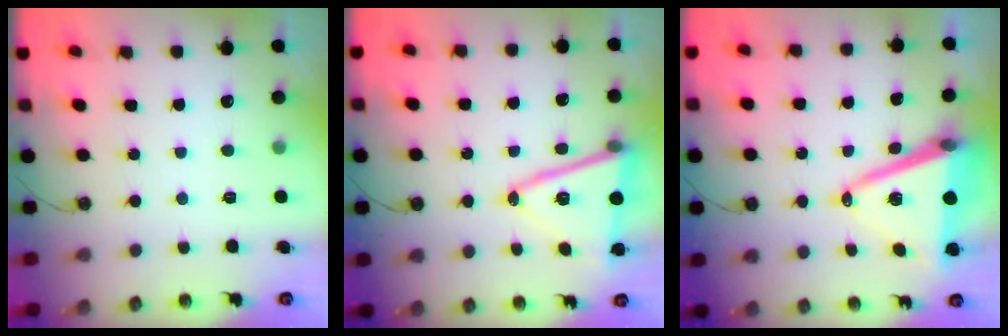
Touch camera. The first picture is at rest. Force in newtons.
{"total": 15.9, "press": 15.5, "slide": 3.7}
{"total": 15.2, "press": 14.7, "slide": 4.0}